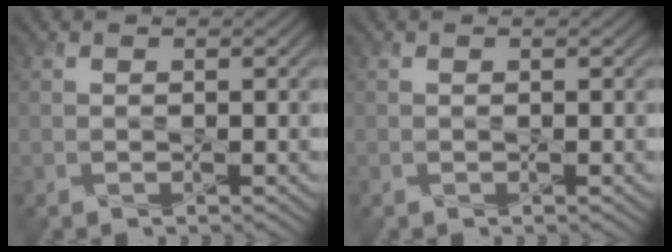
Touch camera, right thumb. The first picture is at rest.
{"total": 0.0}